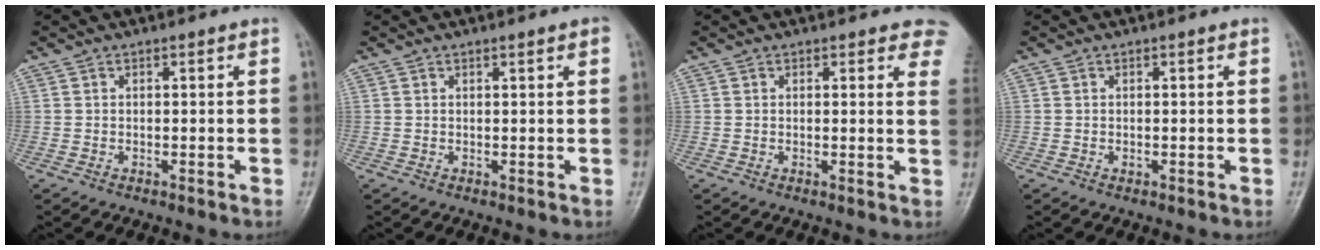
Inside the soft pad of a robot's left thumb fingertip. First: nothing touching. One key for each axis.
{"total": 1.4, "fx": 0.9, "fy": 0.0, "fz": 1.1, "tx": -0.014, "ty": -0.001, "tz": 0.011}
{"total": 6.4, "fx": 5.1, "fy": 2.3, "fz": 3.2, "tx": -0.002, "ty": -0.018, "tz": 0.037}
{"total": 0.5, "fx": 0.2, "fy": 0.2, "fz": 0.5, "tx": -0.008, "ty": 0.002, "tz": 0.003}